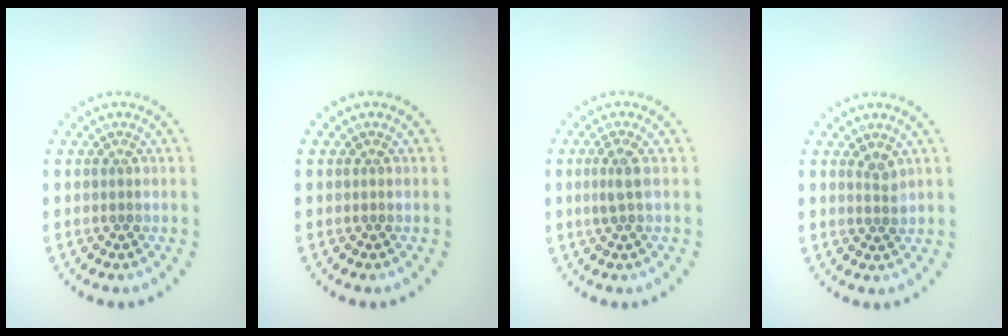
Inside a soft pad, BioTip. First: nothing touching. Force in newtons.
{"total": 0.0}
{"total": 1.6, "press": 1.4, "slide": 0.8}
{"total": 1.1, "press": 0.8, "slide": 0.7}